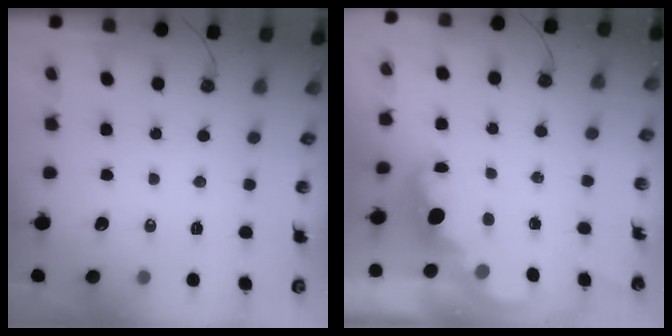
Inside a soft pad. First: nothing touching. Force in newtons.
{"total": 2.1, "press": 2.0, "slide": 0.6}